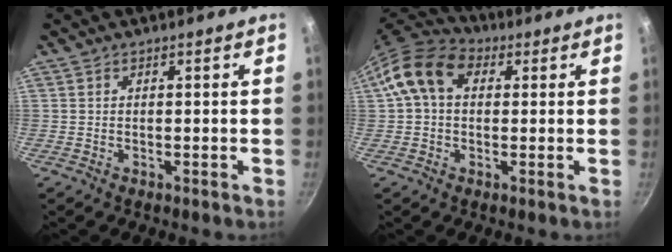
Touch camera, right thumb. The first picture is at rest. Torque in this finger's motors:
{"motor_torque": [0.25, 2.21, 0.42, -0.41, 0.22]}